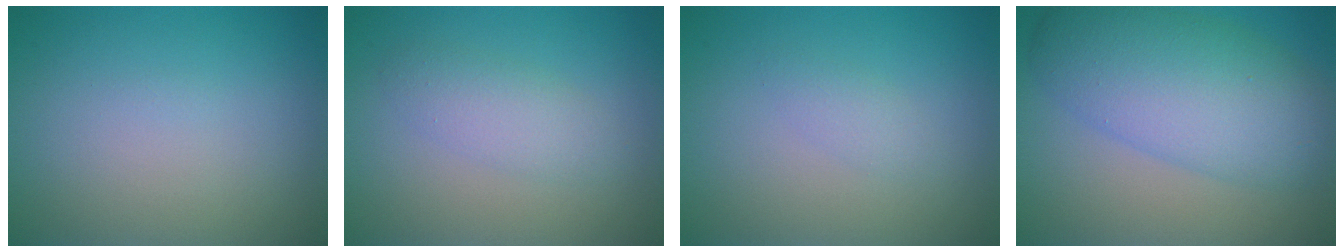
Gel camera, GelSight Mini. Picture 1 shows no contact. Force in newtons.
{"total": 2.4, "press": 2.4, "slide": 0.2}
{"total": 1.1, "press": 1.1, "slide": 0.0}
{"total": 8.2, "press": 8.2, "slide": 0.1}